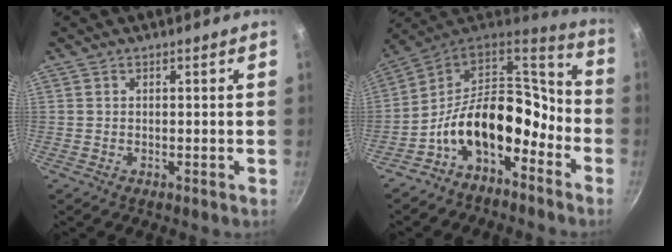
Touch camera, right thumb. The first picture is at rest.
{"total": 17.1, "force": [-6.8, 10.4, 11.7], "torque": [-0.159, 0.081, -0.136]}